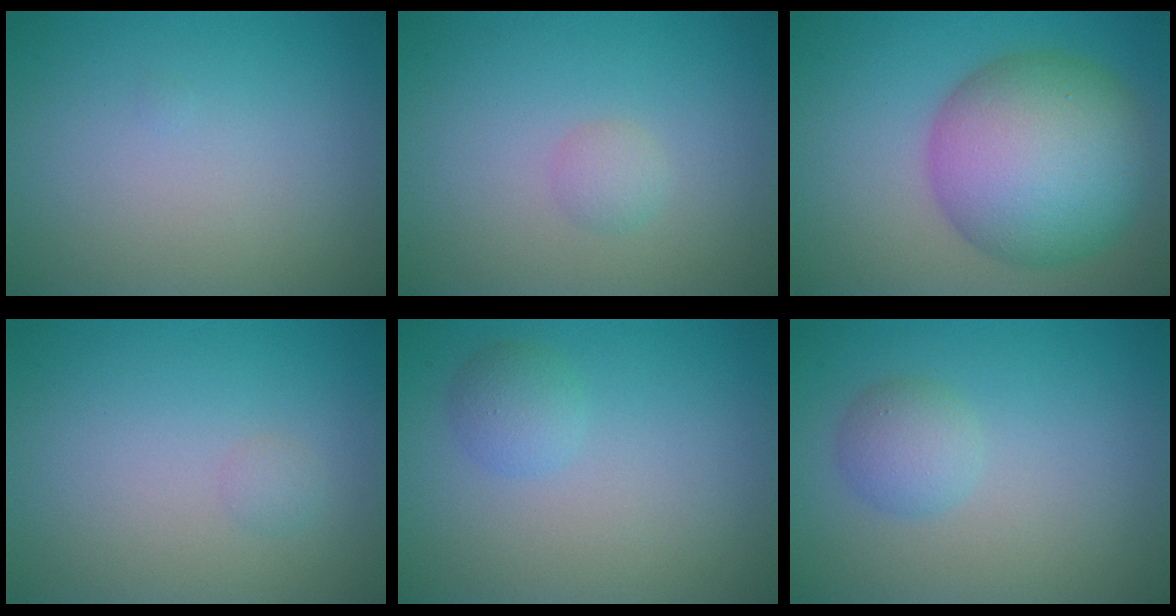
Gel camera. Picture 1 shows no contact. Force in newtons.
{"total": 1.2, "press": 1.2, "slide": 0.0}
{"total": 11.9, "press": 11.9, "slide": 0.3}
{"total": 0.7, "press": 0.7, "slide": 0.0}
{"total": 1.7, "press": 1.7, "slide": 0.1}
{"total": 2.2, "press": 2.2, "slide": 0.1}